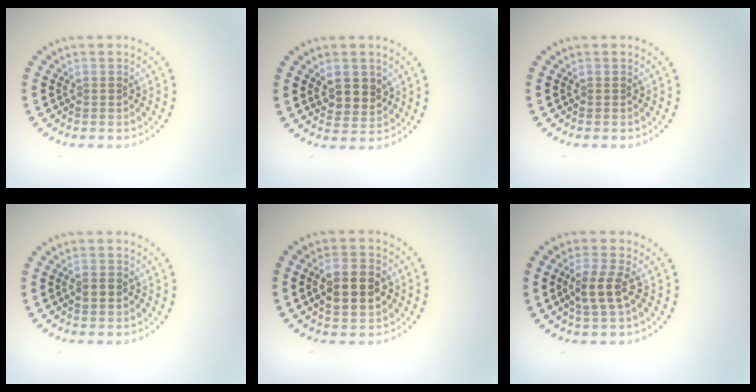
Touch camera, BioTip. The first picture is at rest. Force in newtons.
{"total": 2.9, "press": 2.7, "slide": 0.9}
{"total": 0.0}
{"total": 1.8, "press": 1.8, "slide": 0.0}
{"total": 5.0, "press": 5.0, "slide": 0.3}
{"total": 2.8, "press": 2.6, "slide": 1.1}